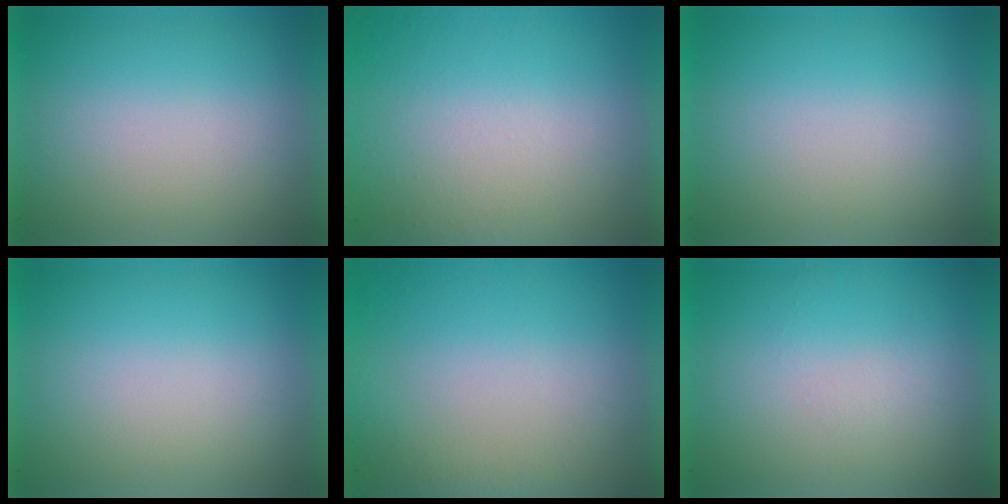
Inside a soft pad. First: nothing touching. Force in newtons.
{"total": 9.5}
{"total": 10.6}
{"total": 0.0}
{"total": 8.2}
{"total": 1.1}